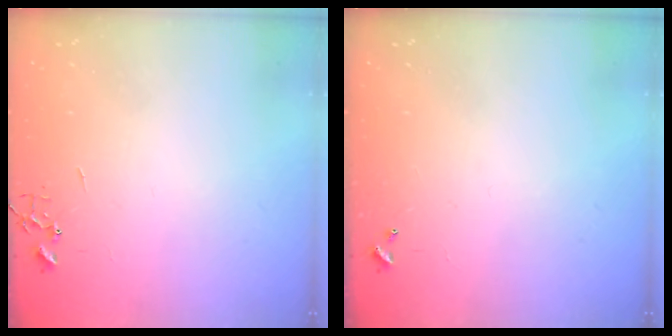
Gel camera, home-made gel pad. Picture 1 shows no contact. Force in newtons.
{"total": 0.0}